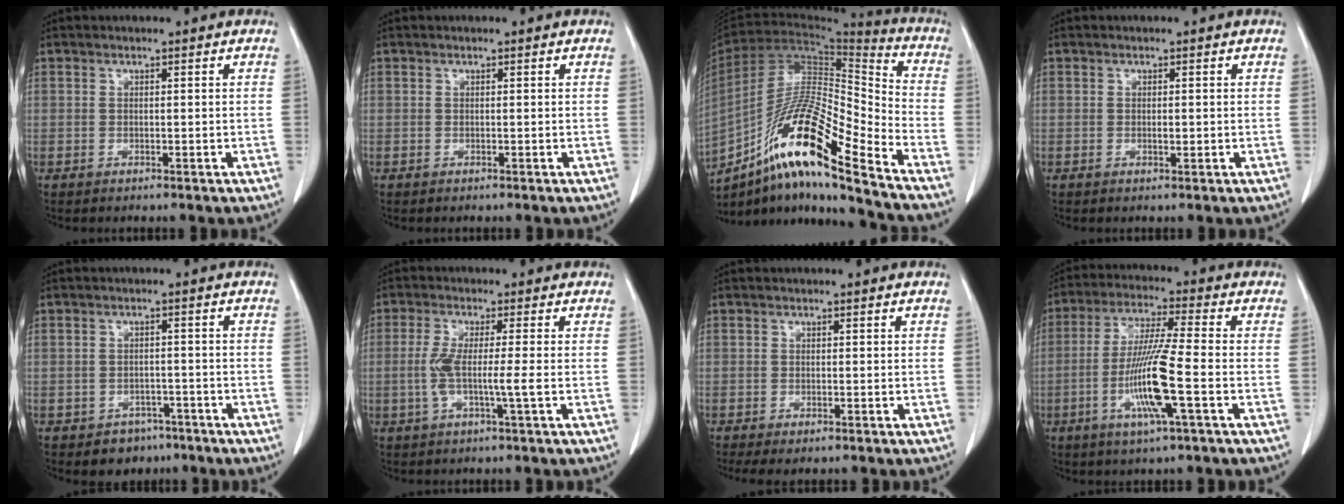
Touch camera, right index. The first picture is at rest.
{"total": 0.0}
{"total": 19.7, "force": [-12.3, 1.6, 15.3], "torque": [-0.296, -0.010, -0.222]}
{"total": 0.9, "force": [-0.1, 0.3, 0.8], "torque": [-0.015, -0.001, -0.001]}
{"total": 4.3, "force": [-3.0, 3.0, 0.8], "torque": [-0.007, 0.010, -0.036]}
{"total": 5.0, "force": [-0.9, -0.3, 4.9], "torque": [-0.105, -0.004, -0.021]}
{"total": 3.1, "force": [-2.3, 0.9, 1.9], "torque": [-0.029, -0.010, -0.032]}
{"total": 11.4, "force": [-3.3, -0.3, 11.0], "torque": [-0.219, -0.013, -0.068]}